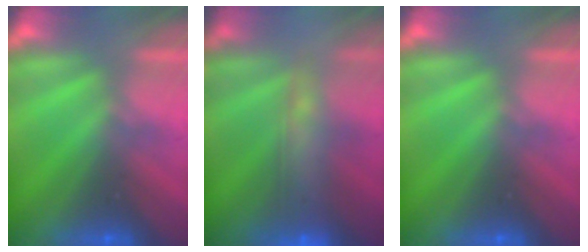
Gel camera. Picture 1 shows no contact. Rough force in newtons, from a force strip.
{"total": 7.1}
{"total": 0.0}